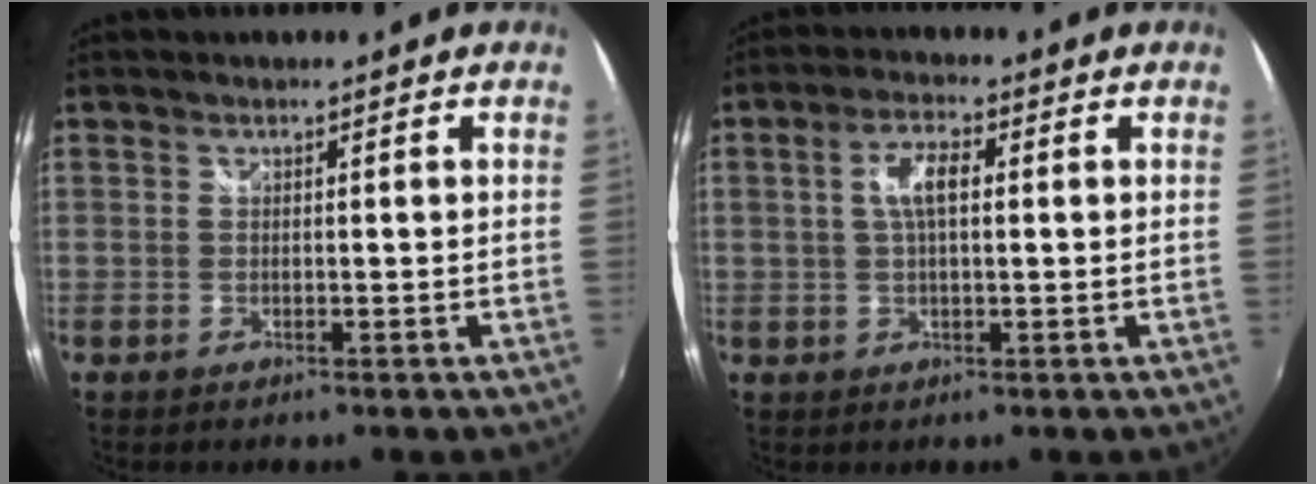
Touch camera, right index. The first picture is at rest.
{"total": 5.5, "force": [1.0, 2.1, 5.0], "torque": [-0.095, 0.010, 0.018]}